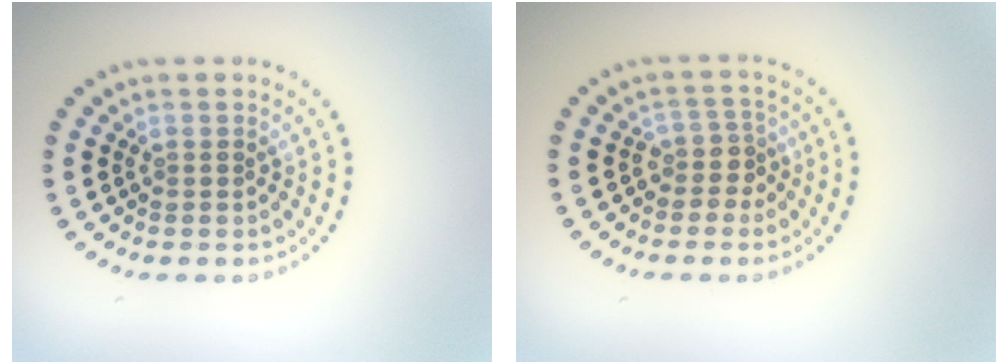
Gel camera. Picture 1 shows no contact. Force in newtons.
{"total": 2.3, "press": 1.7, "slide": 1.5}